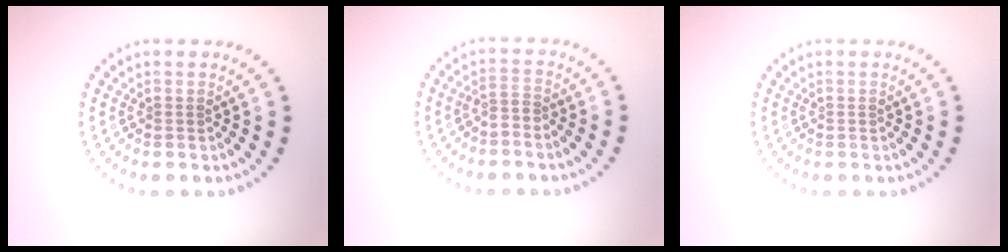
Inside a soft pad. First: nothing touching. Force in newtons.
{"total": 1.1, "press": 0.6, "slide": 0.9}
{"total": 0.0}